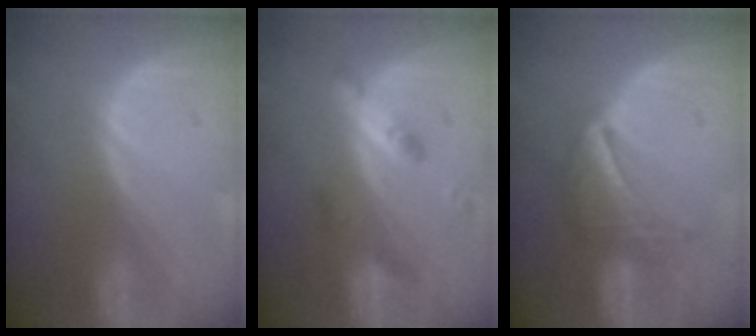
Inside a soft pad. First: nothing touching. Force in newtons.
{"total": 5.6, "press": 4.9, "slide": 2.7}
{"total": 7.5, "press": 6.6, "slide": 3.6}